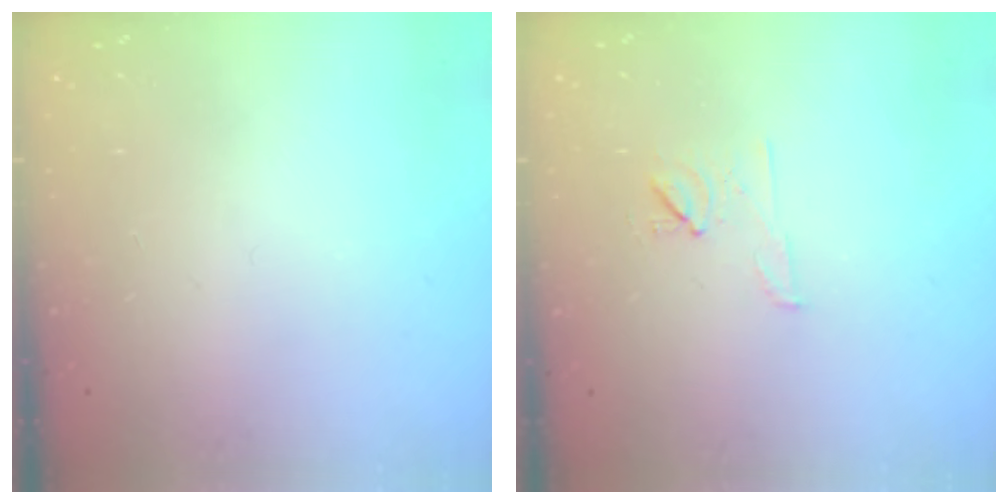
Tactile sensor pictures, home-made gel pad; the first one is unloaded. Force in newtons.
{"total": 6.7, "press": 6.6, "slide": 1.1}